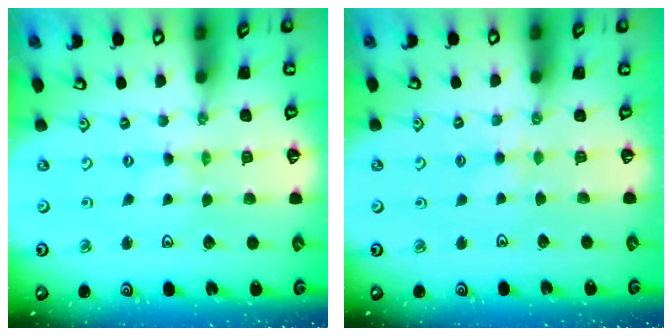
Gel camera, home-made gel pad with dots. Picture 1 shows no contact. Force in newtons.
{"total": 2.8, "press": 2.7, "slide": 0.5}